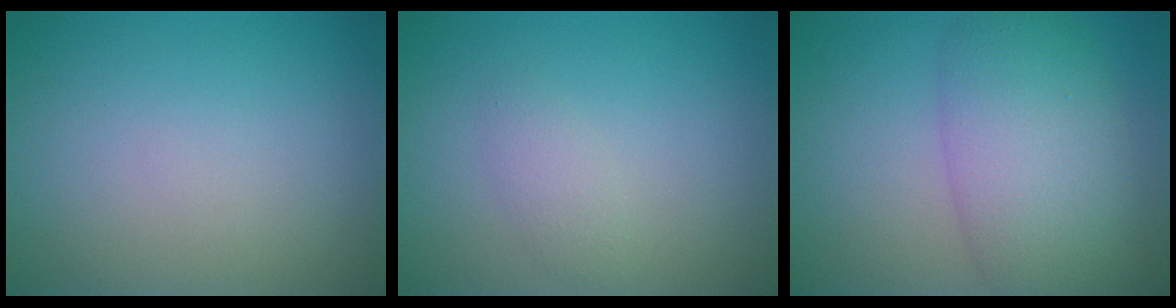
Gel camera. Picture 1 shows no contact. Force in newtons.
{"total": 1.4, "press": 1.4, "slide": 0.1}
{"total": 7.7, "press": 7.7, "slide": 0.4}